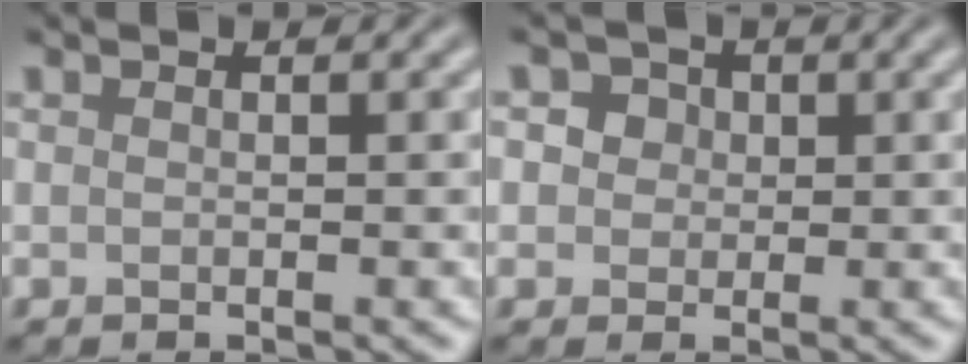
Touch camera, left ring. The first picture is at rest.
{"total": 3.6, "force": [1.4, 2.9, 1.6], "torque": [-0.018, 0.016, 0.006]}